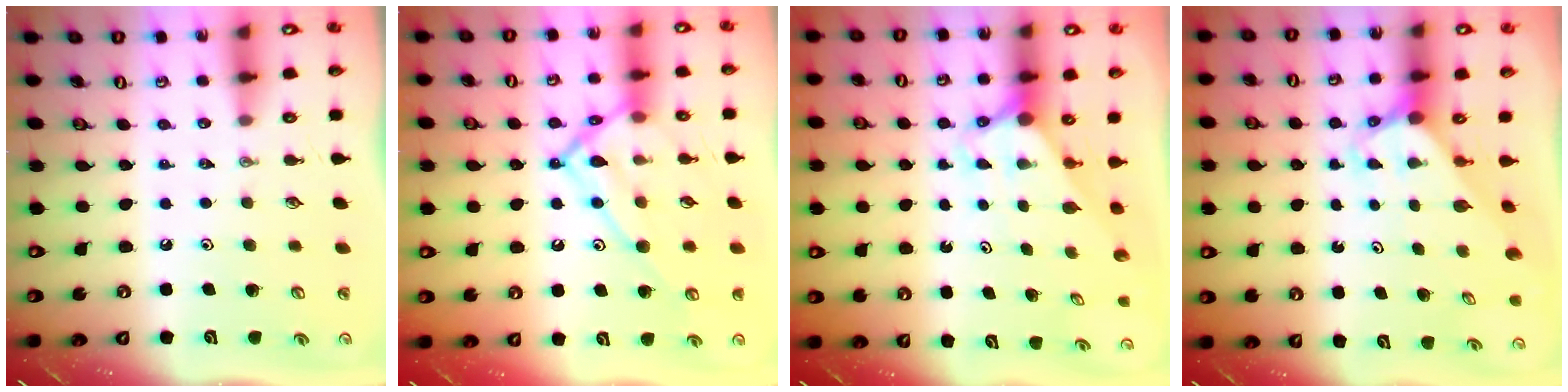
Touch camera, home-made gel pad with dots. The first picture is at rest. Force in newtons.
{"total": 17.0, "press": 16.9, "slide": 1.5}
{"total": 2.8, "press": 2.8, "slide": 0.0}
{"total": 3.0, "press": 3.0, "slide": 0.2}